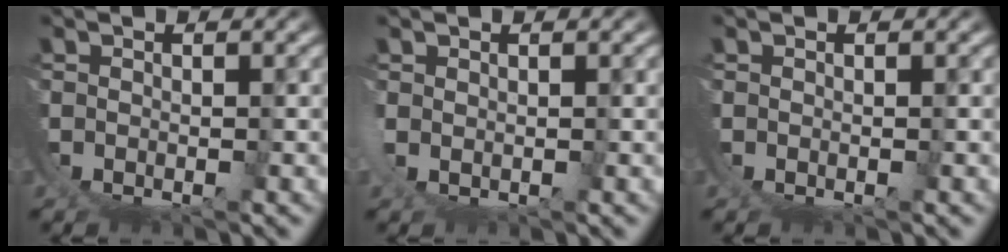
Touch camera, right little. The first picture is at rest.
{"total": 1.0, "force": [0.7, -0.2, 0.7], "torque": [-0.029, -0.013, 0.021]}
{"total": 0.0}